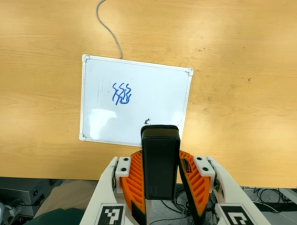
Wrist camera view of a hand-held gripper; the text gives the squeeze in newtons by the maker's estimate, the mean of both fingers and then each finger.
{"total": 4.9, "left": 4.0, "right": 5.9}